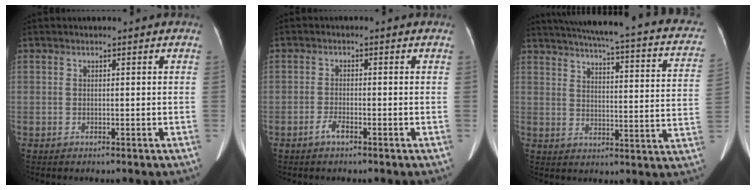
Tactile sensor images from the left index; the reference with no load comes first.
{"total": 1.7, "force": [-1.2, 0.2, 1.2], "torque": [-0.028, -0.001, -0.025]}
{"total": 26.0, "force": [20.7, 4.8, 15.1], "torque": [-0.216, -0.007, 0.237]}